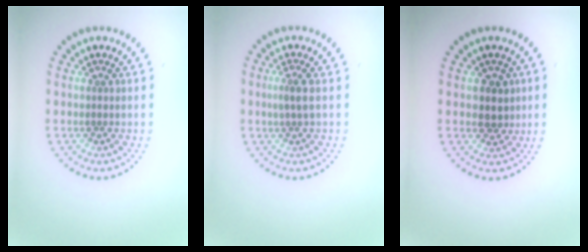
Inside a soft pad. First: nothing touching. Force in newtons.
{"total": 1.7, "press": 1.3, "slide": 1.2}
{"total": 2.2, "press": 1.9, "slide": 1.0}